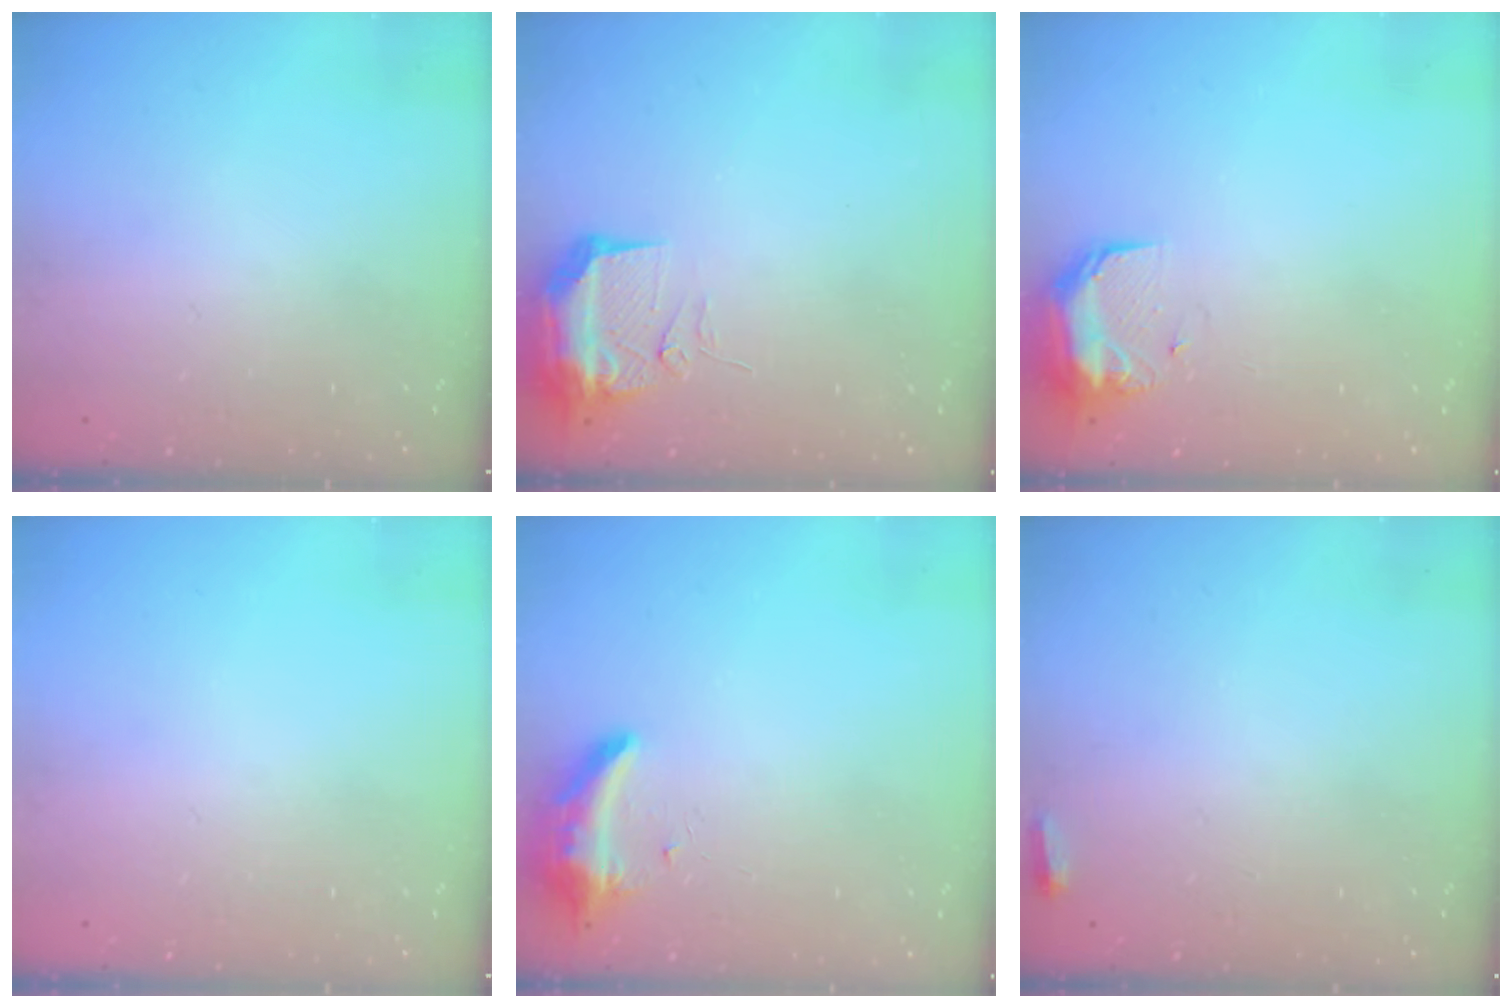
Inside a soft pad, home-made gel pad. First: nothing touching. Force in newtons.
{"total": 16.8, "press": 12.6, "slide": 11.1}
{"total": 9.3, "press": 9.3, "slide": 0.7}
{"total": 0.0}
{"total": 8.6, "press": 8.6, "slide": 1.1}
{"total": 2.7, "press": 2.6, "slide": 0.9}